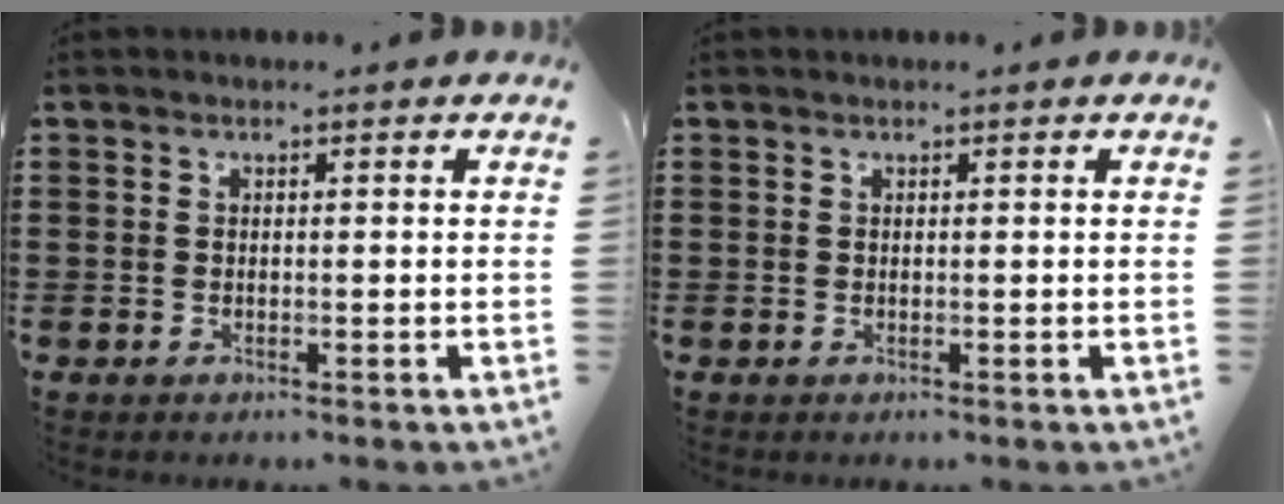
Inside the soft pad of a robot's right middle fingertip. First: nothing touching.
{"total": 0.0}